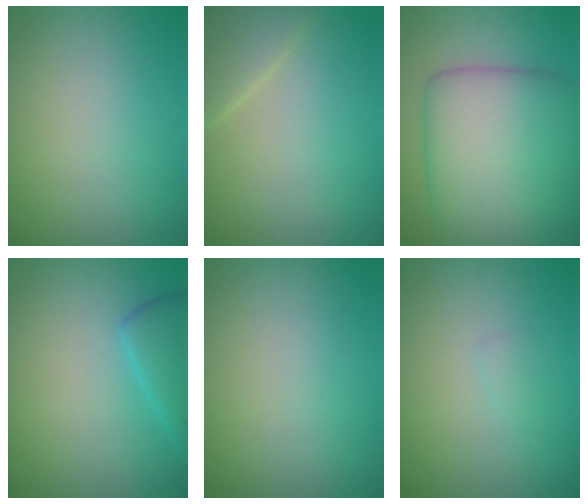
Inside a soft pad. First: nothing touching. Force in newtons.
{"total": 2.5, "press": 2.5, "slide": 0.2}
{"total": 11.1, "press": 11.1, "slide": 0.1}
{"total": 3.0, "press": 3.0, "slide": 0.3}
{"total": 0.0}
{"total": 0.6, "press": 0.6, "slide": 0.0}